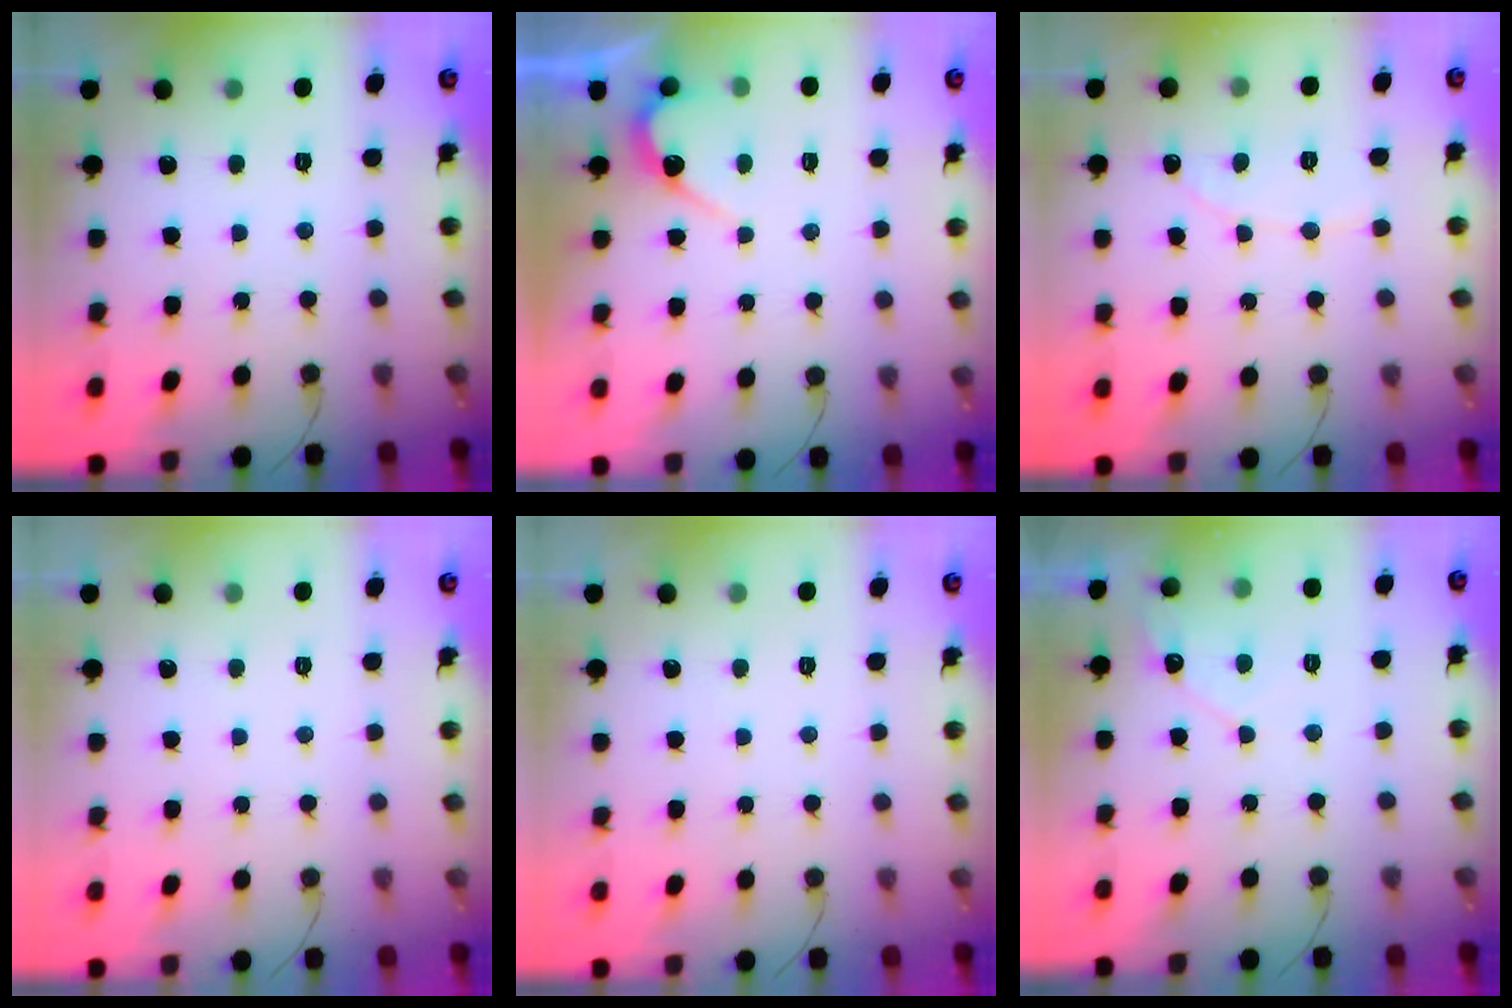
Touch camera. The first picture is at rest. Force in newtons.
{"total": 6.5, "press": 6.5, "slide": 0.5}
{"total": 1.9, "press": 1.8, "slide": 0.2}
{"total": 0.0}
{"total": 0.0}
{"total": 4.6, "press": 4.6, "slide": 0.3}